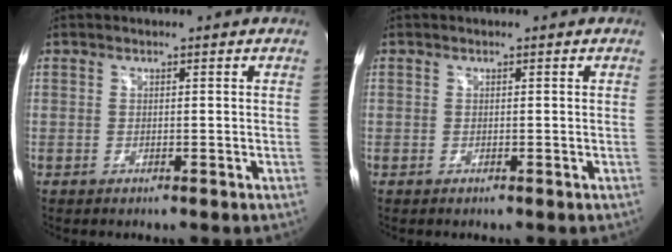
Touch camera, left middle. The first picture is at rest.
{"total": 0.0}